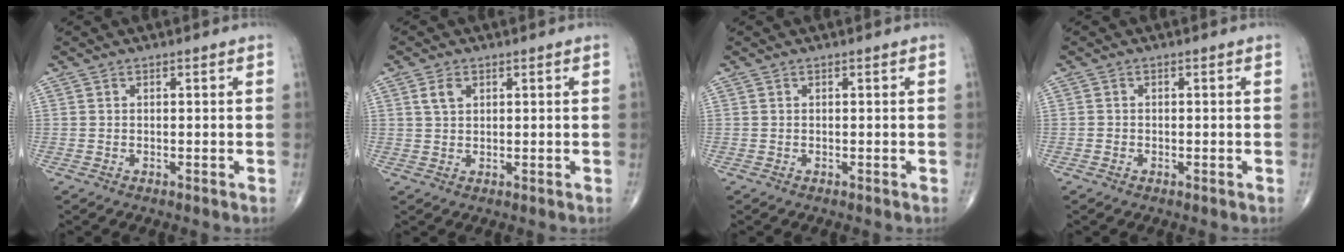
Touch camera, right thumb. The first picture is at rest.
{"total": 2.8, "force": [1.2, 1.8, 1.8], "torque": [-0.029, 0.001, 0.026]}
{"total": 0.0}
{"total": 0.6, "force": [-0.2, 0.5, 0.2], "torque": [-0.003, 0.002, -0.007]}